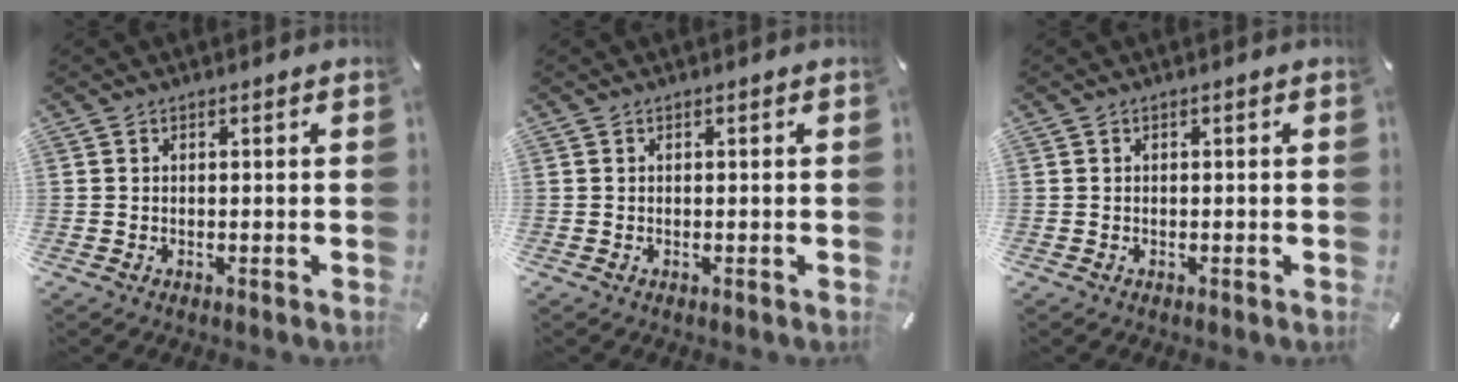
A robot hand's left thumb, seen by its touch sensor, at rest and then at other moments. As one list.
[{"total": 0.0}, {"total": 0.0}]